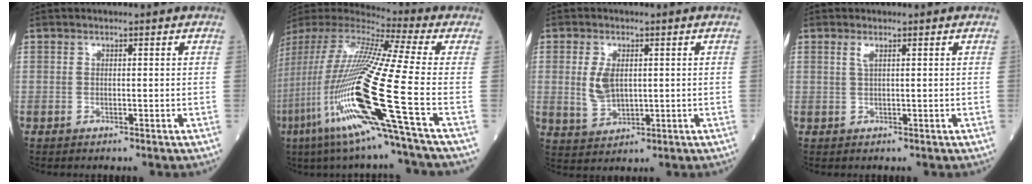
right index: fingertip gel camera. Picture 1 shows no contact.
{"total": 26.4, "force": [-9.6, -0.9, 24.6], "torque": [-0.519, -0.050, -0.194]}
{"total": 4.9, "force": [0.6, 2.8, 4.0], "torque": [-0.091, 0.001, 0.019]}
{"total": 0.9, "force": [0.4, 0.0, 0.8], "torque": [-0.027, 0.004, 0.007]}